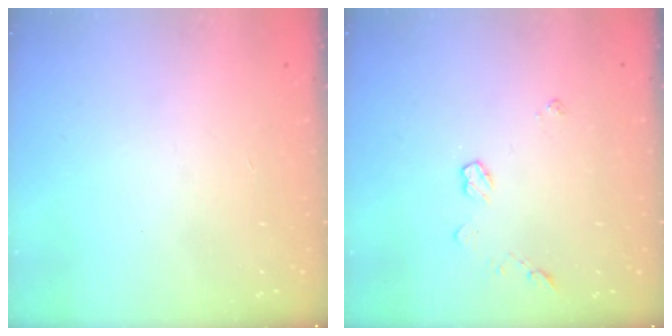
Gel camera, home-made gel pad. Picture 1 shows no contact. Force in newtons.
{"total": 4.5, "press": 4.5, "slide": 0.6}